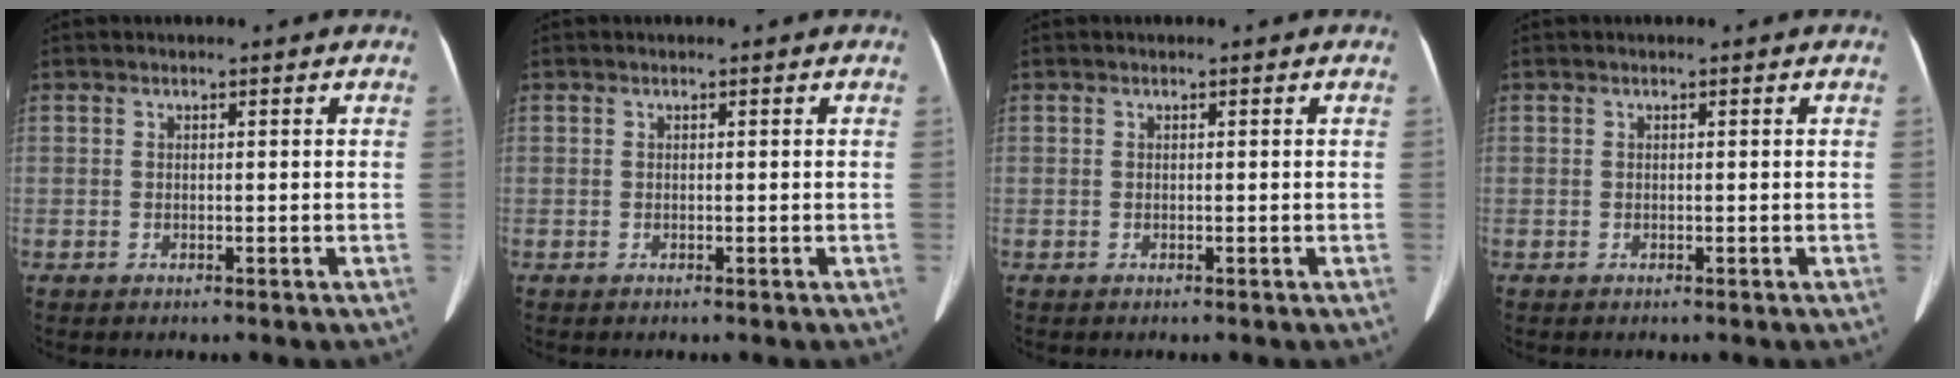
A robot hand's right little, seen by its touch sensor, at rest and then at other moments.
{"total": 0.0}
{"total": 0.0}
{"total": 0.0}